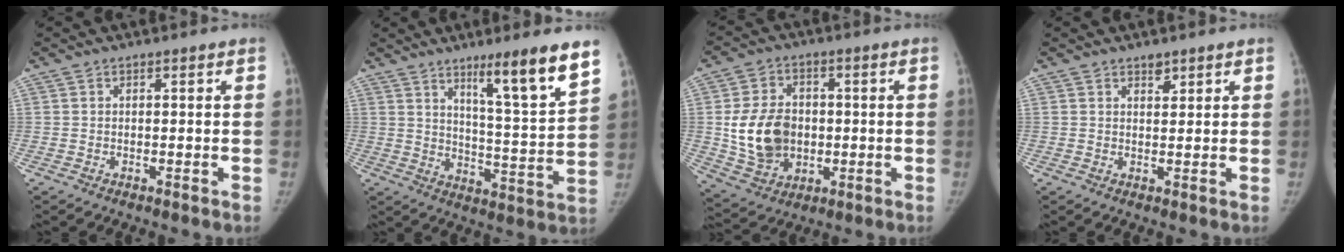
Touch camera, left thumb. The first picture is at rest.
{"total": 14.0, "force": [9.0, 0.7, 10.6], "torque": [-0.152, -0.064, 0.144]}
{"total": 13.4, "force": [-0.2, 10.4, 8.4], "torque": [-0.122, 0.000, 0.008]}
{"total": 2.0, "force": [1.5, 1.0, 0.8], "torque": [-0.001, -0.009, 0.022]}